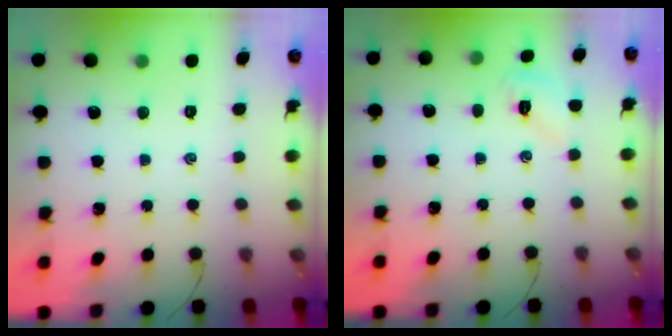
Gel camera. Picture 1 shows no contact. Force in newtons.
{"total": 4.9, "press": 4.7, "slide": 1.4}